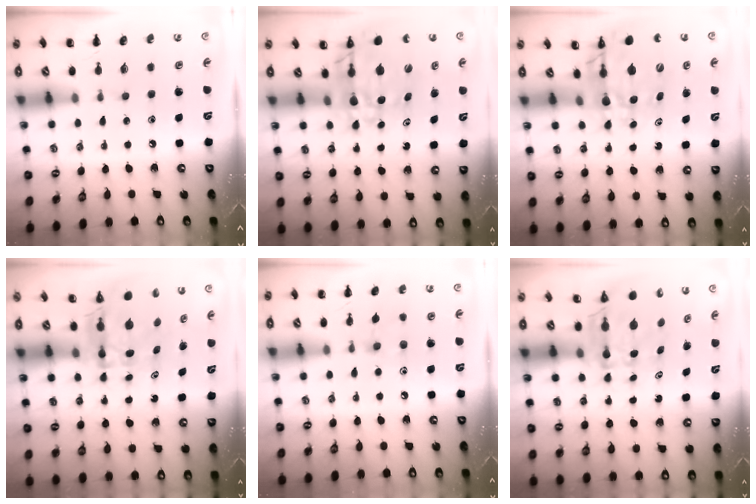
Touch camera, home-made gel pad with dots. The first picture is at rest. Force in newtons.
{"total": 8.8, "press": 7.9, "slide": 3.9}
{"total": 7.1, "press": 6.7, "slide": 2.2}
{"total": 5.2, "press": 5.1, "slide": 0.8}
{"total": 5.7, "press": 5.4, "slide": 2.0}
{"total": 5.5, "press": 5.3, "slide": 1.4}